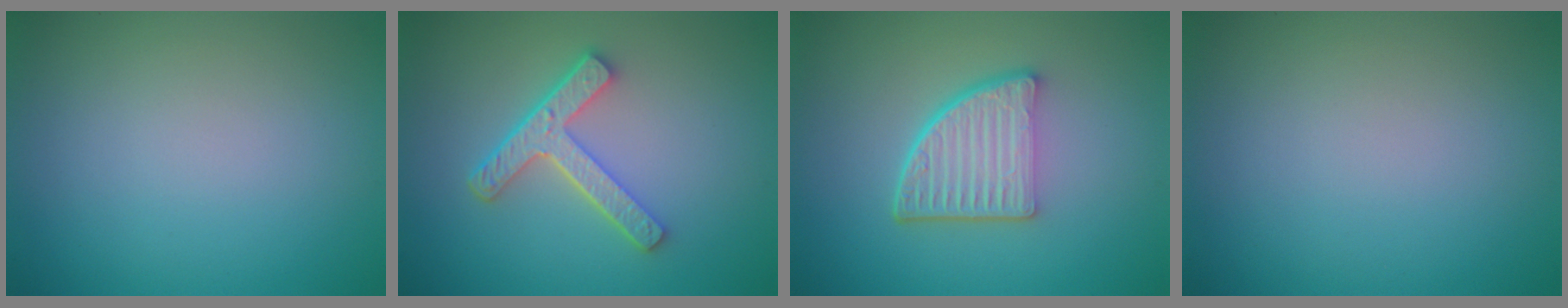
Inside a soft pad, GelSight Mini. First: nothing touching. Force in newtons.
{"total": 4.4, "press": 3.3, "slide": 2.9}
{"total": 5.4, "press": 3.9, "slide": 3.8}
{"total": 0.0}